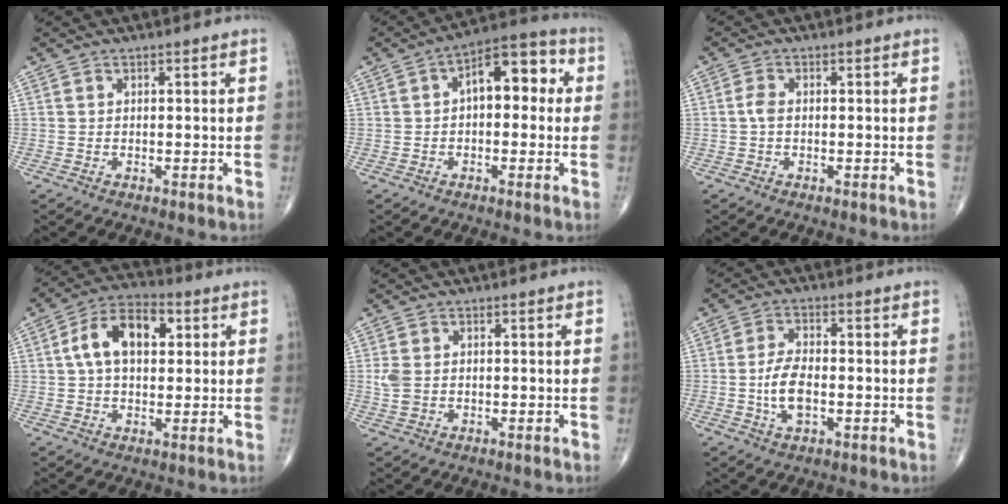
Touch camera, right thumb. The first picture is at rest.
{"total": 10.8, "force": [1.5, 5.9, 9.0], "torque": [-0.095, 0.036, 0.009]}
{"total": 1.9, "force": [-0.2, 1.1, 1.6], "torque": [-0.032, 0.002, -0.007]}
{"total": 11.9, "force": [2.7, 7.2, 9.1], "torque": [-0.147, 0.021, 0.037]}
{"total": 3.1, "force": [0.1, 2.3, 2.2], "torque": [-0.052, 0.002, 0.004]}
{"total": 6.6, "force": [-1.3, 3.3, 5.6], "torque": [-0.108, 0.007, -0.023]}